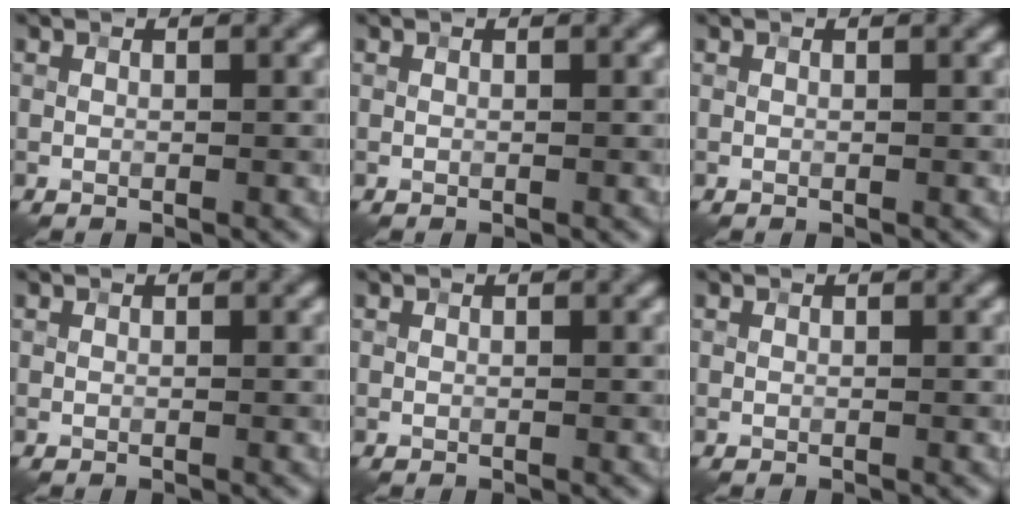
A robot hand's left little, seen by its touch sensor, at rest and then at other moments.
{"total": 0.0}
{"total": 0.0}
{"total": 0.0}
{"total": 0.0}
{"total": 0.0}